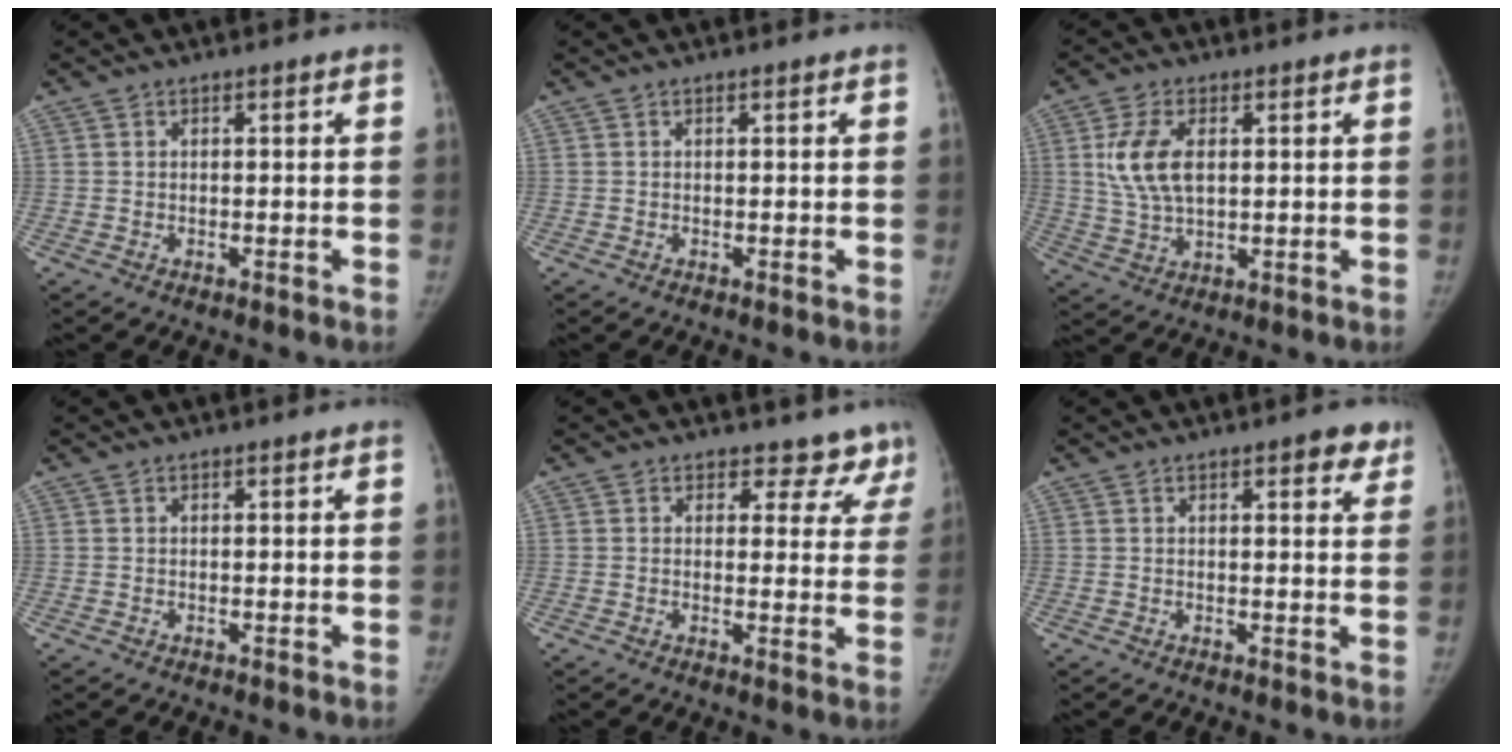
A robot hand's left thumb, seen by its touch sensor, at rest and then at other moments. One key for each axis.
{"total": 0.0}
{"total": 9.4, "fx": 2.2, "fy": 5.2, "fz": 7.5, "tx": -0.151, "ty": -0.006, "tz": 0.046}
{"total": 0.0}
{"total": 7.0, "fx": 6.0, "fy": 3.5, "fz": 0.5, "tx": 0.043, "ty": -0.030, "tz": 0.047}
{"total": 4.2, "fx": 2.6, "fy": 1.4, "fz": 3.0, "tx": -0.020, "ty": -0.010, "tz": 0.027}